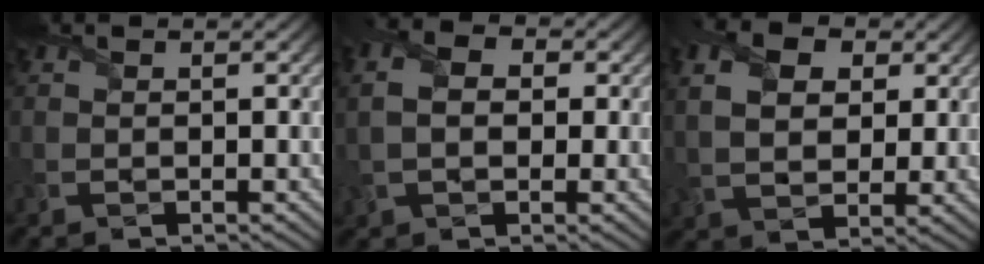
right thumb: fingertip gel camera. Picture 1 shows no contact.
{"total": 6.8, "force": [1.0, 5.1, 4.4], "torque": [-0.098, 0.009, 0.007]}
{"total": 9.3, "force": [3.2, 6.3, 6.0], "torque": [-0.163, 0.010, 0.059]}